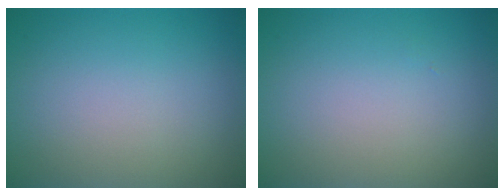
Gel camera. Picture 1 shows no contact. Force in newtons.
{"total": 0.0}